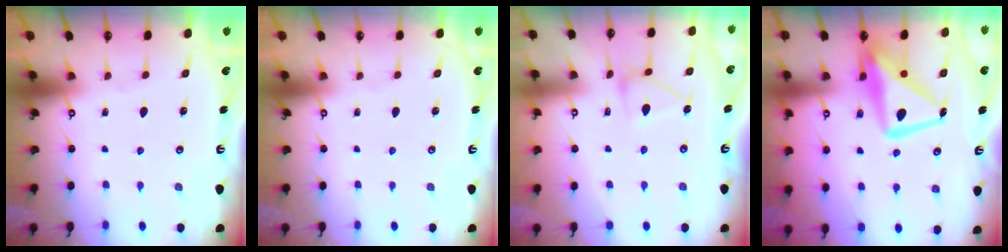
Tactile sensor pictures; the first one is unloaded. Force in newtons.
{"total": 0.0}
{"total": 12.1, "press": 12.1, "slide": 0.3}
{"total": 14.6, "press": 14.5, "slide": 1.3}